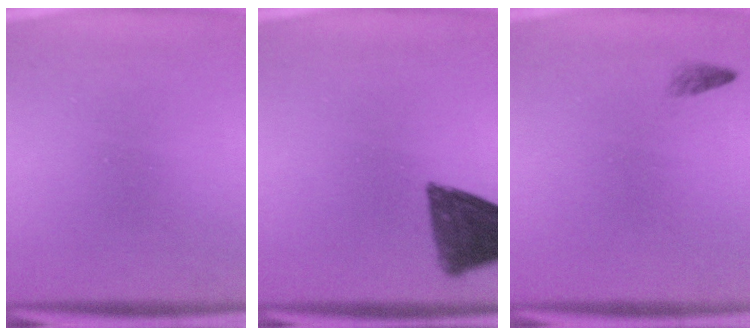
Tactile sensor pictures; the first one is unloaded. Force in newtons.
{"total": 12.0}
{"total": 0.8}